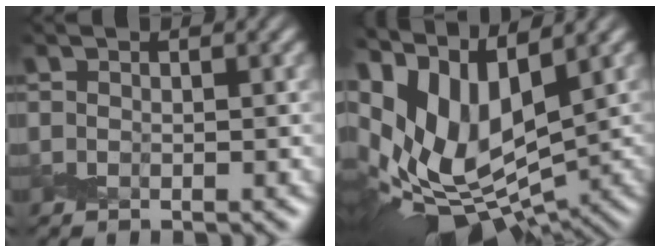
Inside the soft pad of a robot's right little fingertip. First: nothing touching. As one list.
[{"total": 13.7, "force": [1.5, 7.6, 11.4], "torque": [-0.221, -0.005, 0.049]}]